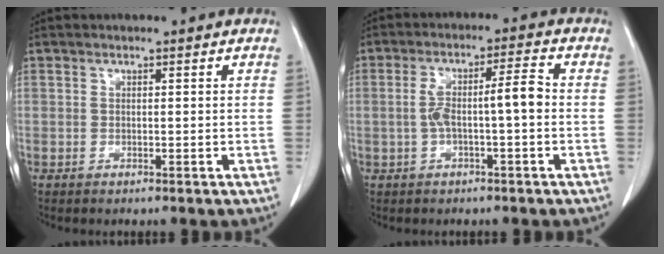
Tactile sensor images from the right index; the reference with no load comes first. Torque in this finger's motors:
{"motor_torque": [0.23, 0.05, 0.19, 0.09]}